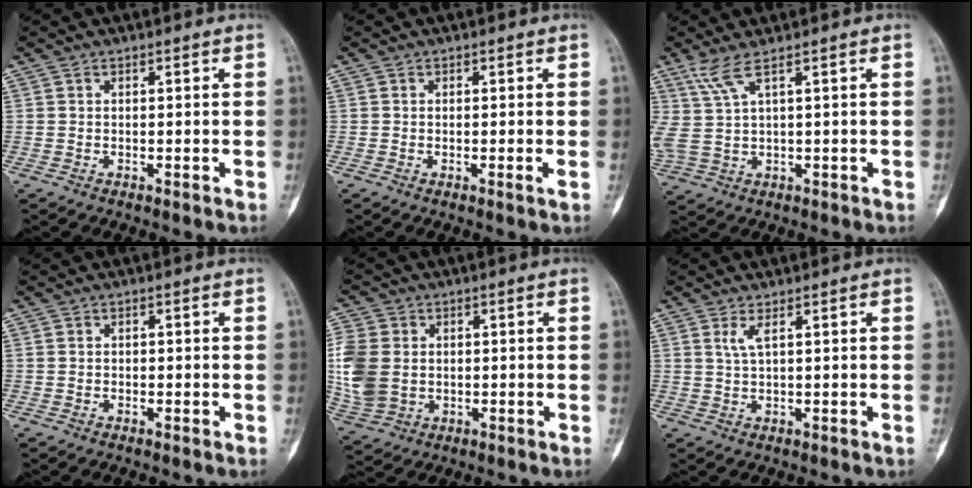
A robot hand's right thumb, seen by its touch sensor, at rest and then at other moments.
{"total": 0.6, "force": [-0.1, 0.0, 0.6], "torque": [-0.014, -0.002, -0.001]}
{"total": 5.1, "force": [3.0, 0.4, 4.1], "torque": [-0.117, -0.008, 0.076]}
{"total": 0.0}
{"total": 11.8, "force": [0.2, 9.1, 7.6], "torque": [-0.186, -0.002, 0.015]}
{"total": 1.2, "force": [1.1, 0.2, 0.0], "torque": [-0.022, 0.003, 0.028]}